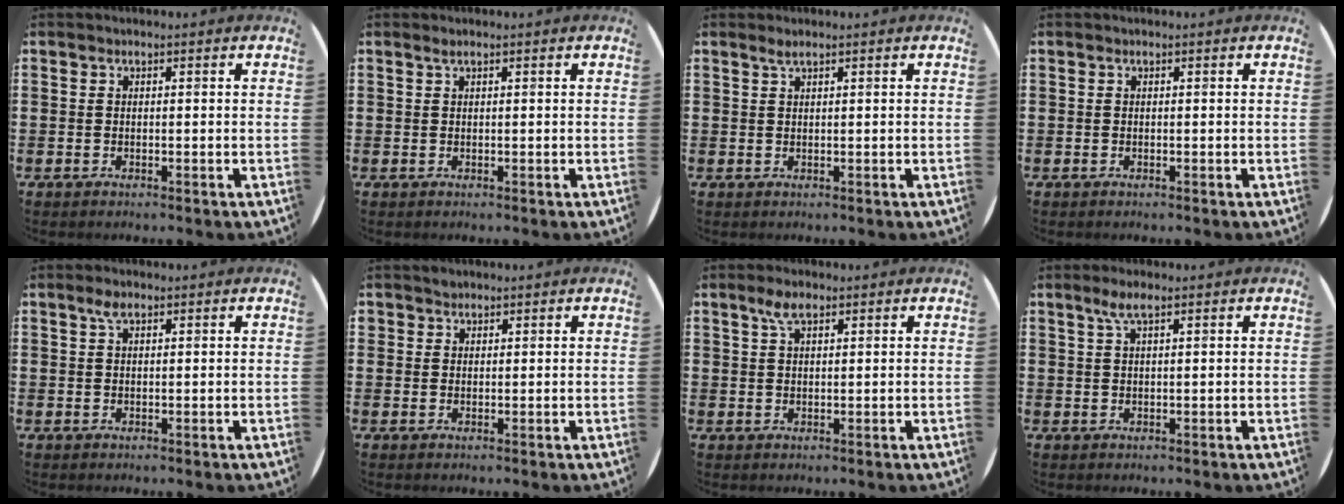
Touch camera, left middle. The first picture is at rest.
{"total": 0.5, "force": [0.3, 0.0, 0.4], "torque": [-0.007, 0.000, 0.006]}
{"total": 1.1, "force": [0.8, 0.0, 0.8], "torque": [-0.016, 0.002, 0.014]}
{"total": 0.0}
{"total": 1.7, "force": [1.0, 0.7, 1.2], "torque": [-0.019, 0.002, 0.015]}
{"total": 1.4, "force": [1.2, 0.7, -0.1], "torque": [0.008, -0.002, 0.023]}
{"total": 2.4, "force": [1.5, 0.9, 1.6], "torque": [-0.028, 0.004, 0.023]}
{"total": 2.7, "force": [1.5, 0.4, 2.2], "torque": [-0.045, 0.006, 0.026]}